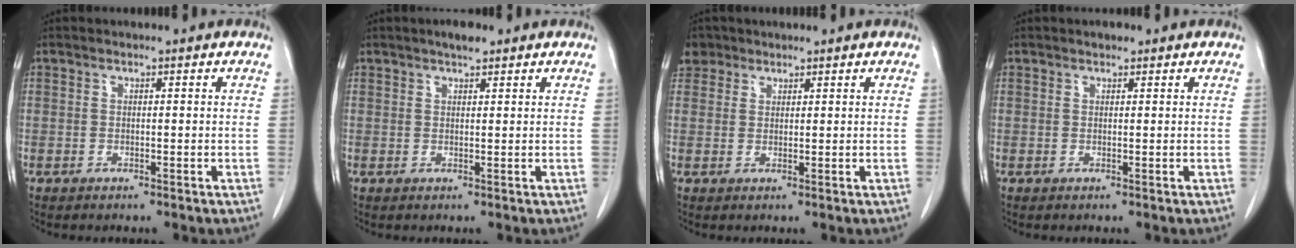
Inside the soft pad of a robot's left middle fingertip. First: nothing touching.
{"total": 2.3, "force": [1.8, 0.6, 1.4], "torque": [-0.025, 0.005, 0.027]}
{"total": 4.2, "force": [2.8, 3.1, 0.4], "torque": [-0.006, 0.014, 0.055]}
{"total": 0.9, "force": [0.7, 0.4, 0.4], "torque": [-0.011, 0.003, 0.012]}